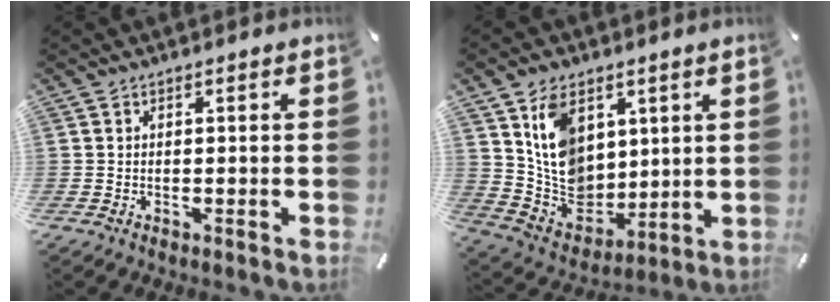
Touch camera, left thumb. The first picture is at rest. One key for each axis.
{"total": 13.0, "fx": 5.1, "fy": 10.2, "fz": 6.2, "tx": -0.132, "ty": -0.026, "tz": 0.104}